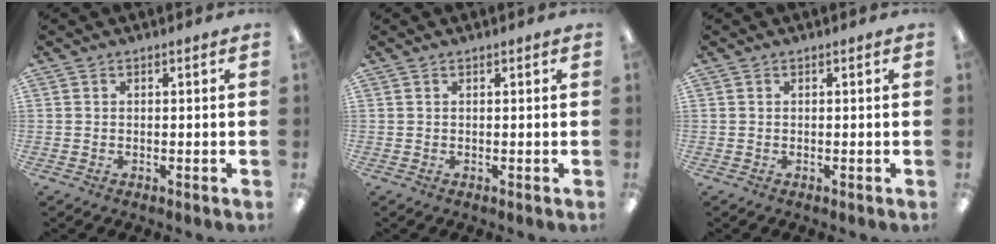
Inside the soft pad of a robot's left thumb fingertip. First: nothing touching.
{"total": 0.0}
{"total": 0.0}